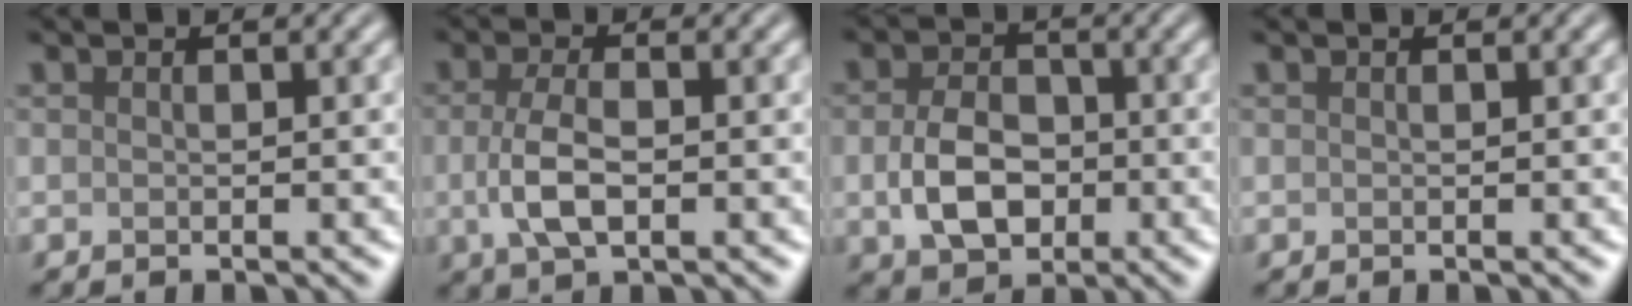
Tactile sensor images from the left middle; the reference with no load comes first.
{"total": 3.8, "force": [-0.5, 1.7, 3.4], "torque": [-0.076, -0.004, -0.011]}
{"total": 5.1, "force": [-0.8, 3.6, 3.5], "torque": [-0.074, -0.006, -0.017]}
{"total": 0.0}